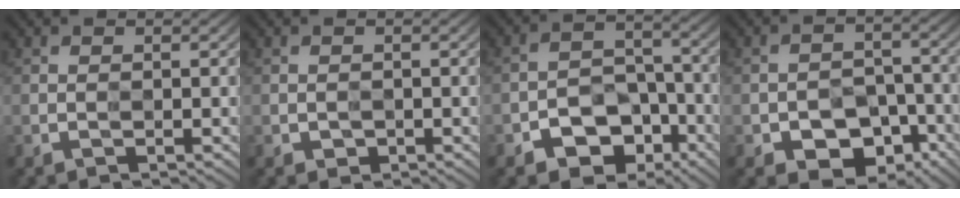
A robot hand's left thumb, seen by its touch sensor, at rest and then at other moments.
{"total": 0.6, "force": [-0.2, 0.5, 0.1], "torque": [-0.005, -0.002, -0.002]}
{"total": 6.3, "force": [-4.3, 4.2, 2.1], "torque": [-0.023, -0.008, -0.079]}
{"total": 5.5, "force": [-3.6, 3.6, 2.0], "torque": [-0.023, -0.008, -0.062]}